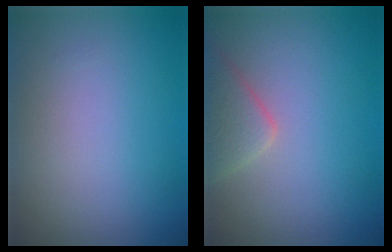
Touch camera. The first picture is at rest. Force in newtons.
{"total": 2.7, "press": 2.7, "slide": 0.1}